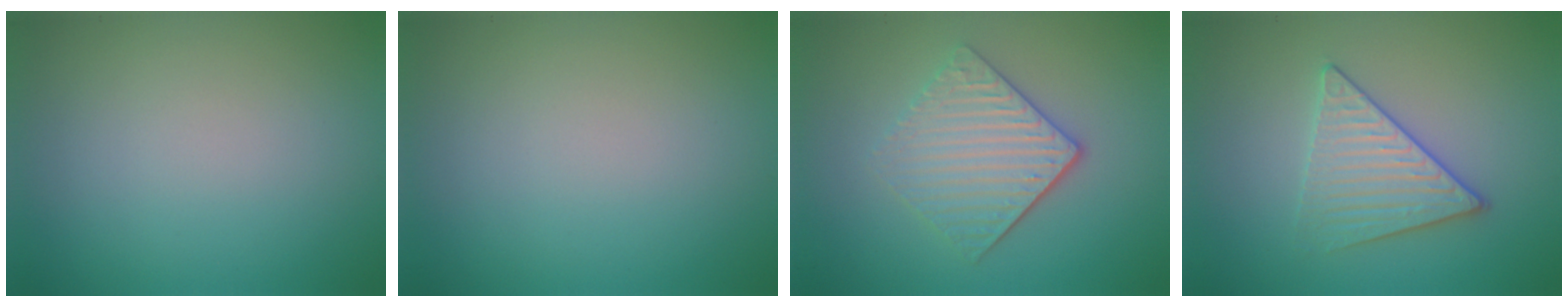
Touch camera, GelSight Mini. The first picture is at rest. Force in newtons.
{"total": 0.0}
{"total": 4.1, "press": 3.4, "slide": 2.3}
{"total": 3.5, "press": 3.4, "slide": 1.1}